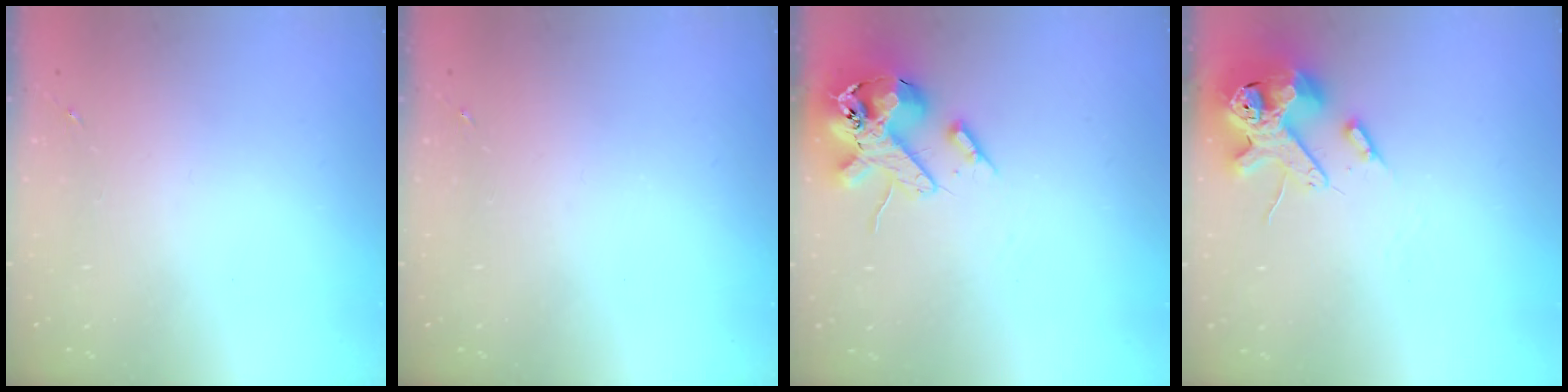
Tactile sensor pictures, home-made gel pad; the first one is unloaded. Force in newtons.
{"total": 0.0}
{"total": 16.9, "press": 16.7, "slide": 2.8}
{"total": 14.2, "press": 14.0, "slide": 2.3}